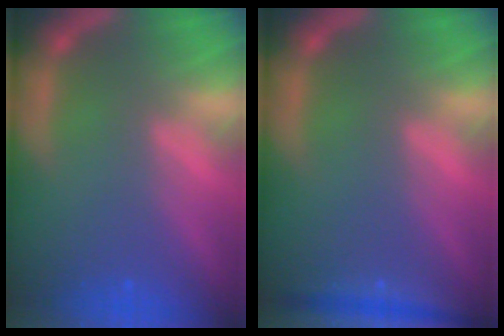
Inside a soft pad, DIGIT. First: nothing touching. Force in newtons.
{"total": 2.9}